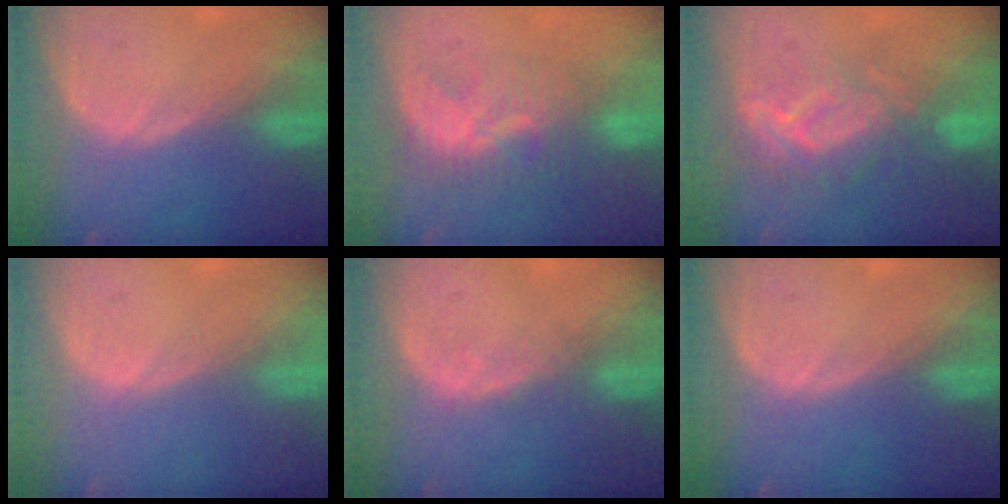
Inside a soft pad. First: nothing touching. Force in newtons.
{"total": 8.1, "press": 7.4, "slide": 3.4}
{"total": 9.2, "press": 8.6, "slide": 3.3}
{"total": 0.0}
{"total": 1.4, "press": 1.4, "slide": 0.2}
{"total": 0.0}